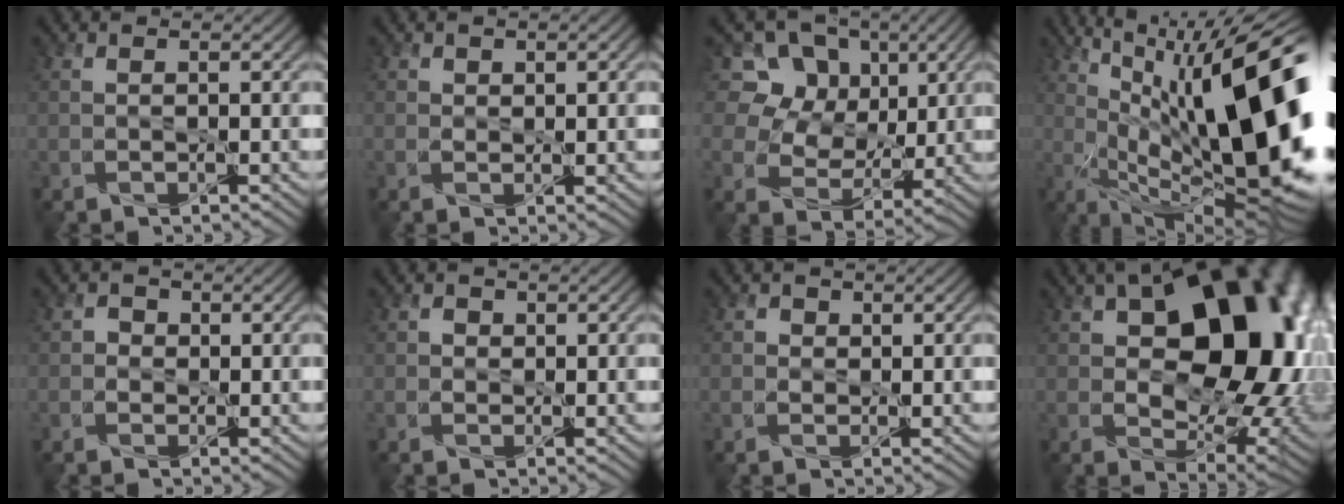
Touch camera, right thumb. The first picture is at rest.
{"total": 1.0, "force": [0.5, 0.7, 0.4], "torque": [-0.010, -0.002, 0.009]}
{"total": 12.4, "force": [5.3, 9.3, 6.3], "torque": [-0.173, 0.038, 0.113]}
{"total": 20.8, "force": [3.3, 7.1, 19.2], "torque": [-0.282, 0.023, 0.055]}
{"total": 1.5, "force": [-0.3, 1.4, 0.4], "torque": [-0.004, 0.001, -0.010]}
{"total": 1.3, "force": [-0.1, 1.2, 0.4], "torque": [-0.005, 0.000, -0.005]}
{"total": 1.4, "force": [0.0, 1.3, 0.5], "torque": [-0.007, -0.001, -0.004]}
{"total": 19.8, "force": [4.4, 12.0, 15.1], "torque": [-0.200, 0.009, 0.072]}